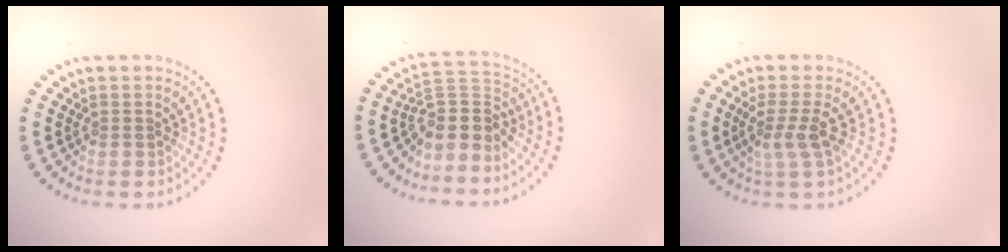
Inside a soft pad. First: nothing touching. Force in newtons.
{"total": 3.9, "press": 2.9, "slide": 2.6}
{"total": 2.5, "press": 1.9, "slide": 1.6}